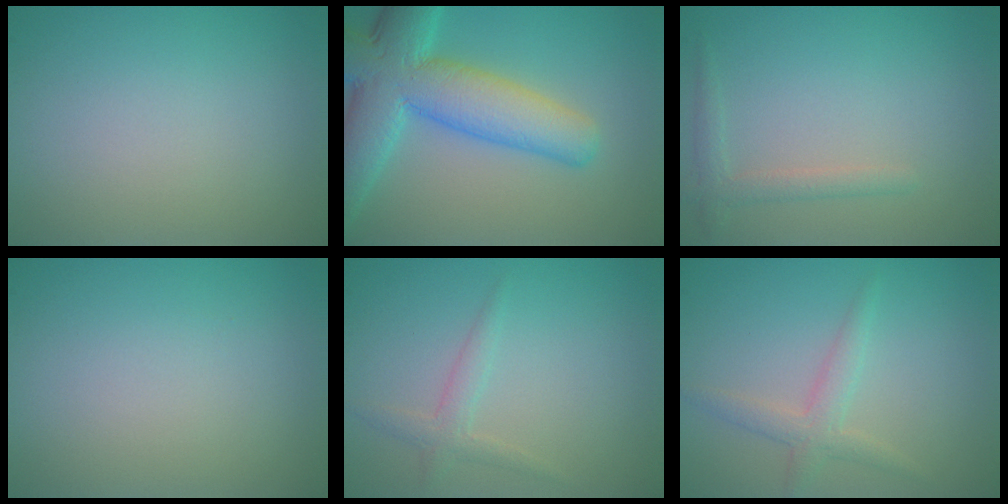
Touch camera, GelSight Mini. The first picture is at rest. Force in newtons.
{"total": 9.0, "press": 9.0, "slide": 0.7}
{"total": 1.7, "press": 1.6, "slide": 0.1}
{"total": 0.0}
{"total": 1.4, "press": 1.4, "slide": 0.0}
{"total": 2.2, "press": 2.1, "slide": 0.1}